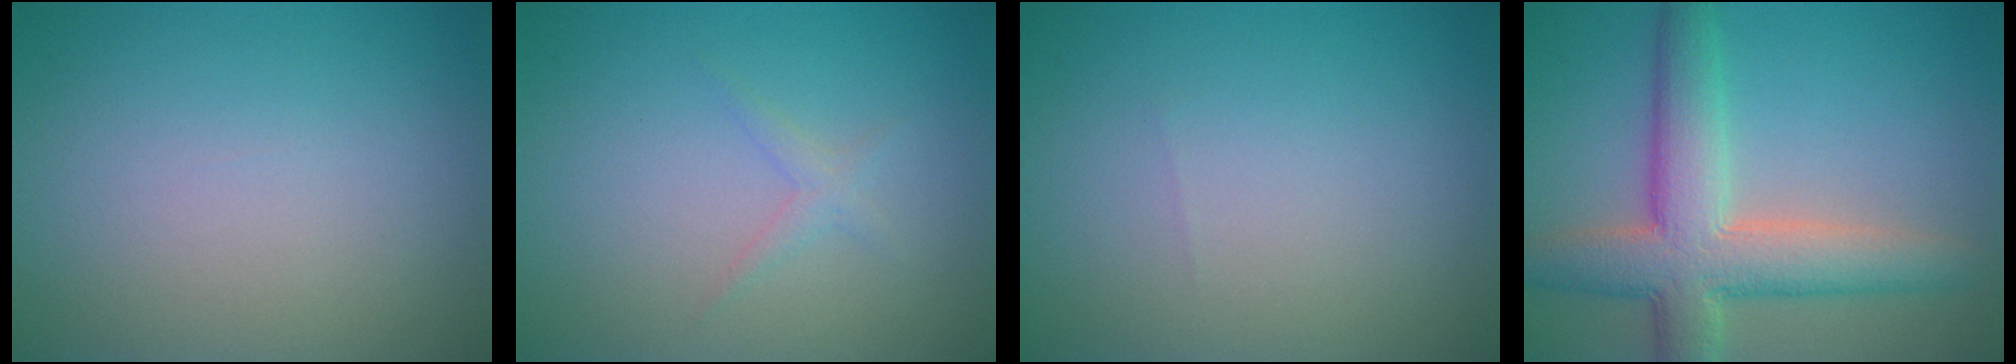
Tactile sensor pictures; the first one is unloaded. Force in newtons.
{"total": 1.0, "press": 1.0, "slide": 0.0}
{"total": 0.0}
{"total": 7.5, "press": 7.5, "slide": 0.5}